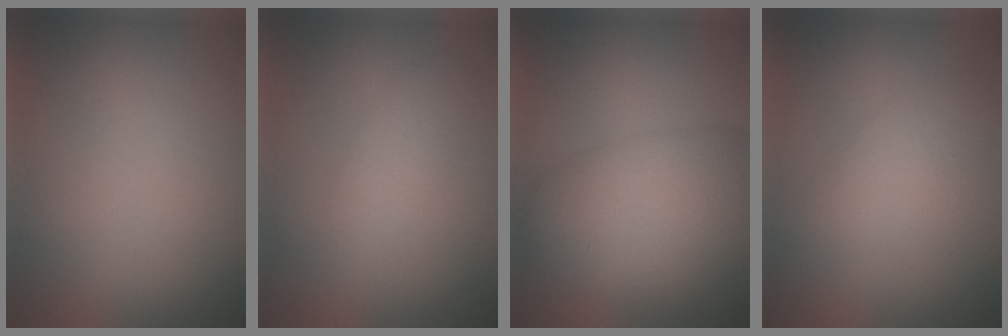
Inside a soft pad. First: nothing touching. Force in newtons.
{"total": 2.0, "press": 2.0, "slide": 0.1}
{"total": 7.4, "press": 7.4, "slide": 0.3}
{"total": 2.7, "press": 2.7, "slide": 0.1}